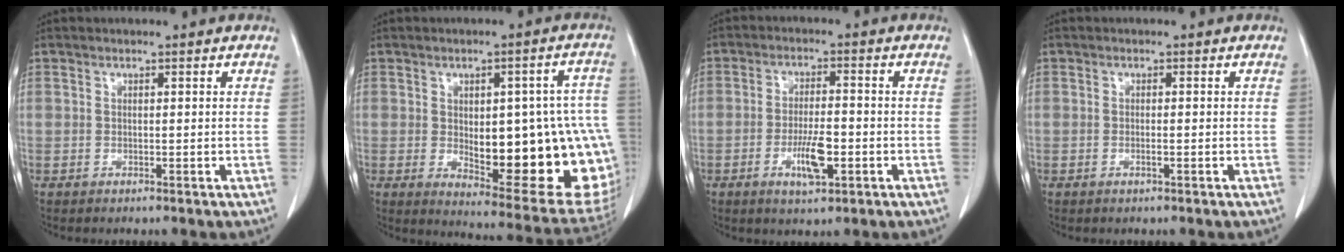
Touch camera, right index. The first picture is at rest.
{"total": 22.9, "force": [-2.9, 7.1, 21.5], "torque": [-0.196, 0.016, -0.007]}
{"total": 6.1, "force": [-2.1, 1.5, 5.5], "torque": [-0.101, -0.004, -0.034]}
{"total": 0.7, "force": [-0.3, 0.0, 0.7], "torque": [-0.015, 0.000, -0.004]}